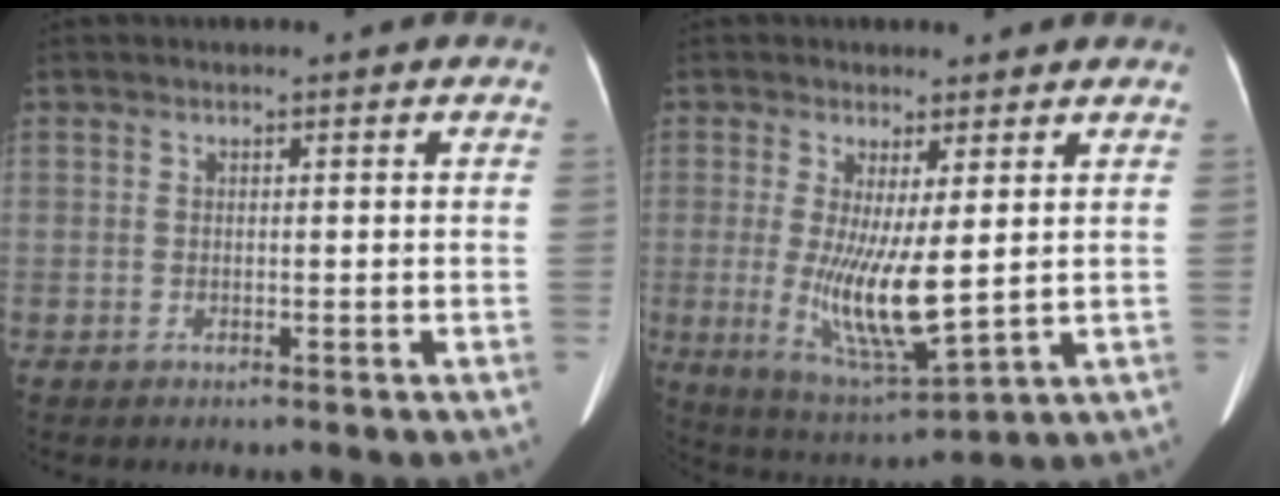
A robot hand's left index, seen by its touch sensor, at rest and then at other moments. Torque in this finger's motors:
{"motor_torque": [1.55, -0.01, 0.76, 0.10]}